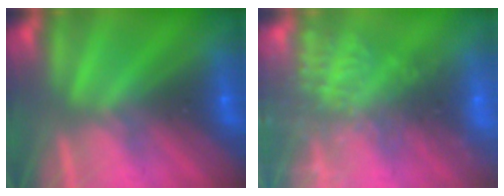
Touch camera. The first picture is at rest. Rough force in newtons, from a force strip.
{"total": 7.8}